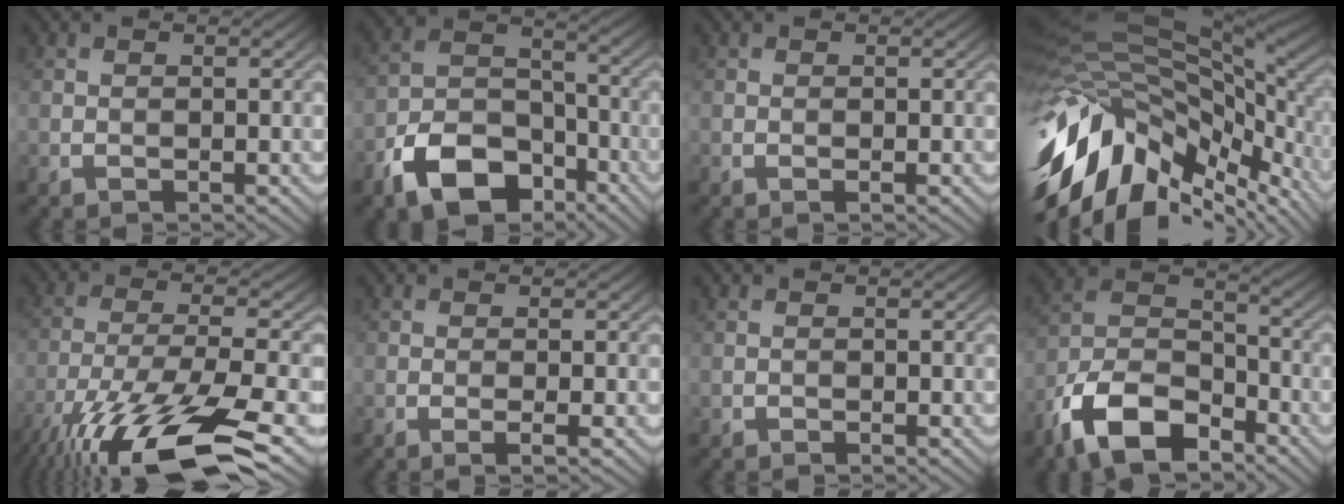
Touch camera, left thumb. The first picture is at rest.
{"total": 10.8, "force": [-6.9, 6.2, 5.6], "torque": [-0.115, -0.008, -0.137]}
{"total": 0.0}
{"total": 17.0, "force": [-4.2, 9.0, 13.7], "torque": [-0.302, -0.017, -0.062]}
{"total": 16.4, "force": [-11.0, 4.3, 11.4], "torque": [-0.246, -0.024, -0.197]}
{"total": 1.2, "force": [-0.4, 0.0, 1.2], "torque": [-0.022, 0.000, -0.010]}
{"total": 0.0}
{"total": 12.5, "force": [-8.3, 6.2, 6.9], "torque": [-0.149, -0.006, -0.178]}